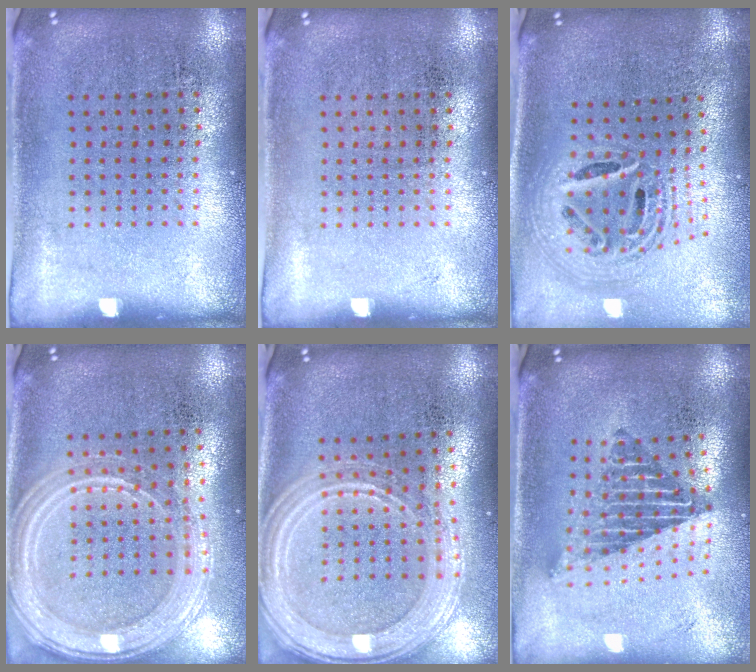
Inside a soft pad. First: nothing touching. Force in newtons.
{"total": 0.0}
{"total": 2.4, "press": 1.8, "slide": 1.6}
{"total": 1.8, "press": 1.7, "slide": 0.5}
{"total": 2.3, "press": 2.1, "slide": 1.1}
{"total": 2.1, "press": 1.6, "slide": 1.3}